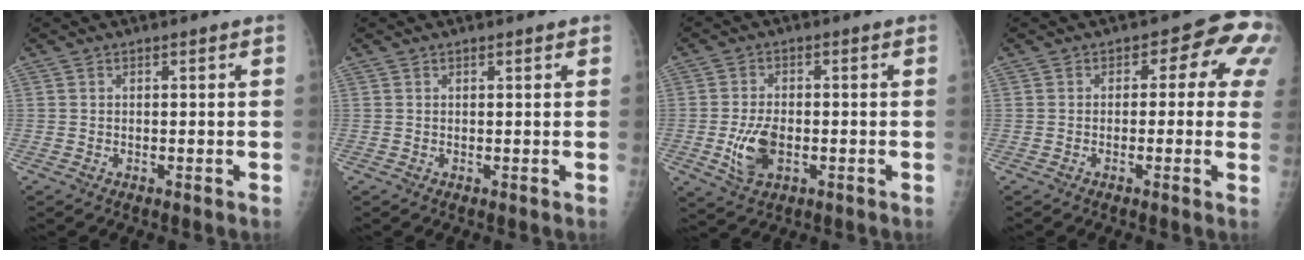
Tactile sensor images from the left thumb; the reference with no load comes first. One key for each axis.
{"total": 0.8, "fx": 0.5, "fy": 0.1, "fz": 0.6, "tx": -0.006, "ty": 0.002, "tz": 0.007}
{"total": 6.8, "fx": -1.7, "fy": 3.9, "fz": 5.3, "tx": -0.102, "ty": 0.002, "tz": -0.024}
{"total": 7.6, "fx": 1.2, "fy": 4.5, "fz": 6.0, "tx": -0.020, "ty": 0.019, "tz": 0.000}